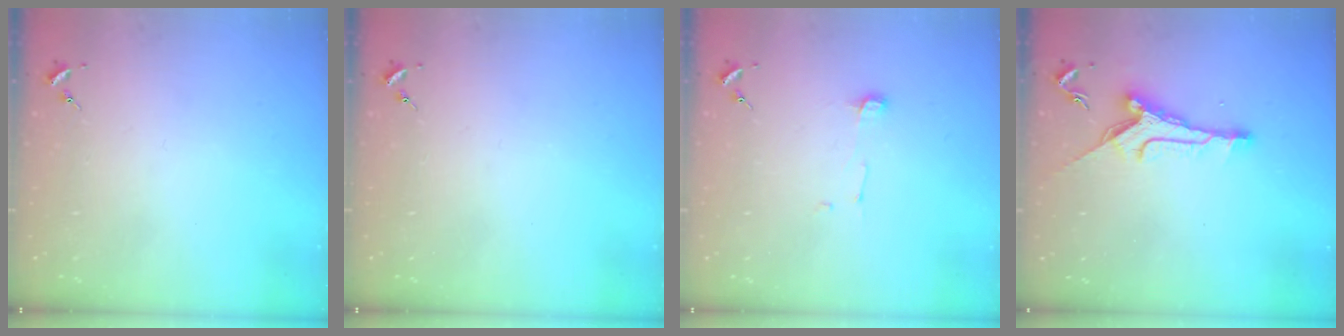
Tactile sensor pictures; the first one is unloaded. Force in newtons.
{"total": 0.0}
{"total": 5.2, "press": 5.2, "slide": 0.4}
{"total": 9.5, "press": 9.5, "slide": 0.1}